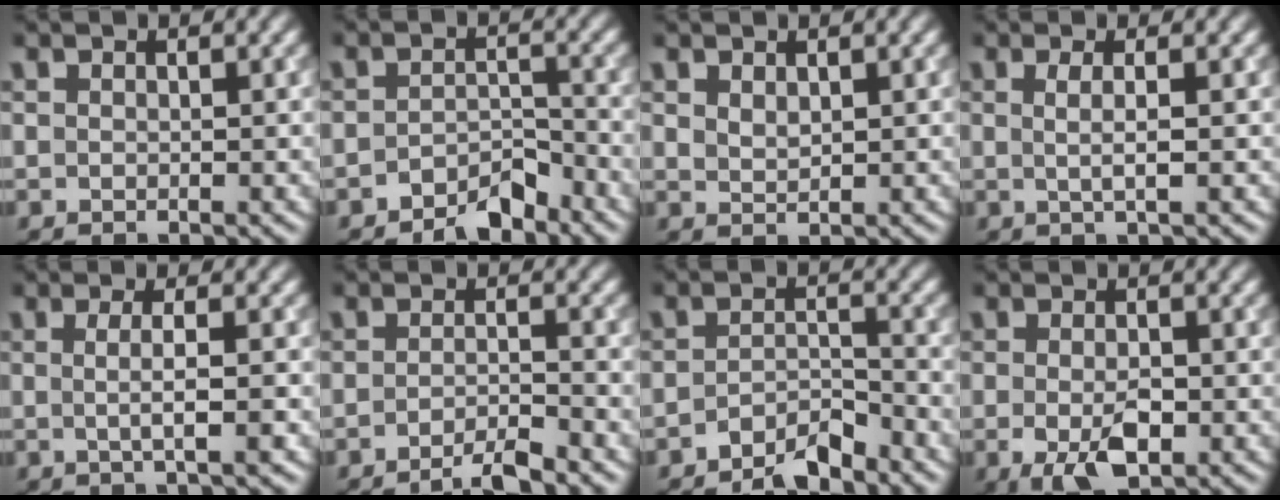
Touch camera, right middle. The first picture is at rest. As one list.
[{"total": 2.9, "force": [-2.4, 1.1, 1.2], "torque": [-0.017, 0.011, -0.045]}, {"total": 1.2, "force": [0.7, 0.7, 0.7], "torque": [-0.016, -0.001, 0.019]}, {"total": 1.9, "force": [0.1, 0.5, 1.9], "torque": [-0.034, 0.001, -0.002]}, {"total": 2.6, "force": [-0.1, 0.6, 2.5], "torque": [-0.040, -0.004, -0.008]}, {"total": 2.8, "force": [-2.0, 0.5, 1.9], "torque": [-0.023, 0.004, -0.045]}, {"total": 3.0, "force": [-2.5, 0.8, 1.4], "torque": [-0.021, 0.008, -0.050]}, {"total": 3.7, "force": [-1.1, 1.6, 3.2], "torque": [-0.060, -0.010, -0.018]}]